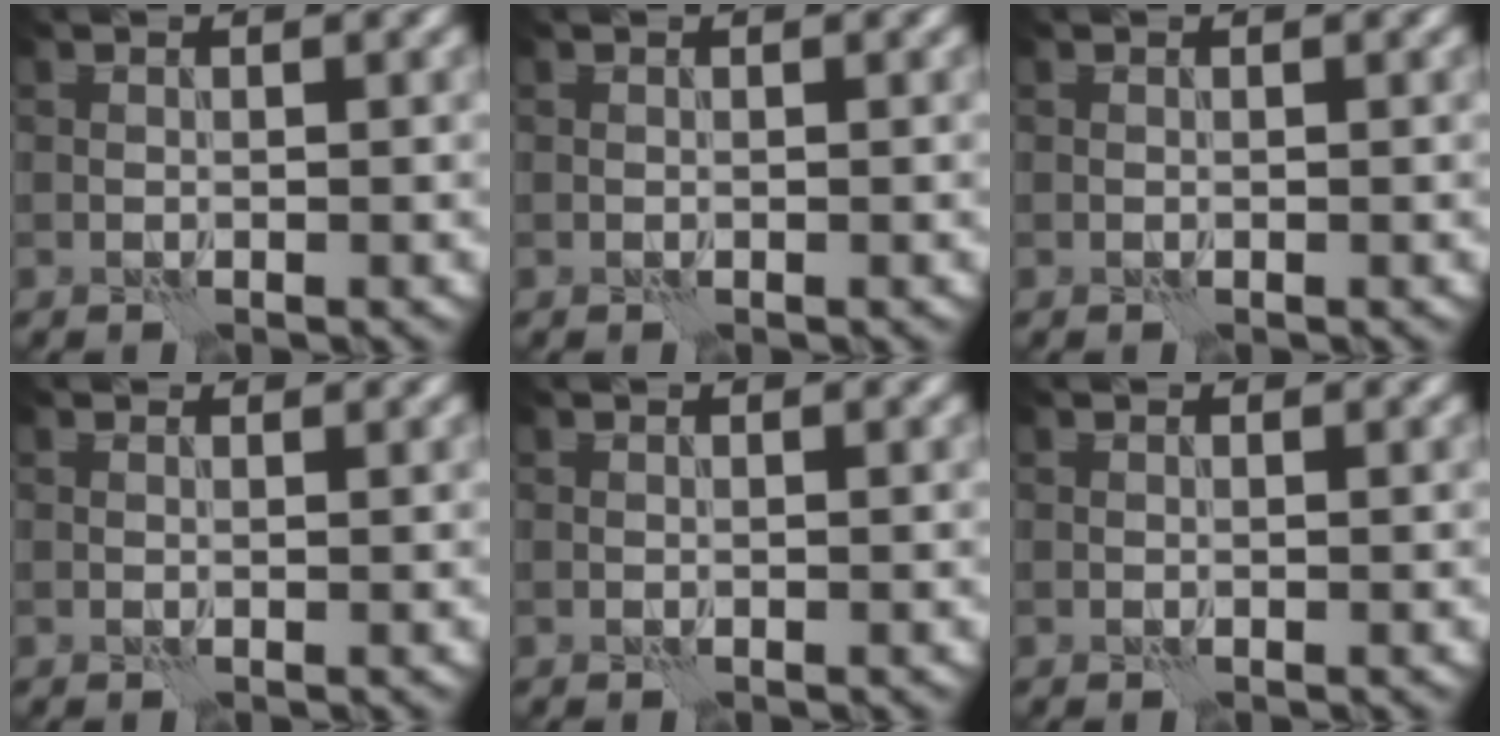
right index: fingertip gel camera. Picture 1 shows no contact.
{"total": 0.0}
{"total": 0.0}
{"total": 0.8, "force": [0.7, 0.3, 0.2], "torque": [-0.005, -0.002, 0.004]}
{"total": 0.0}
{"total": 0.0}